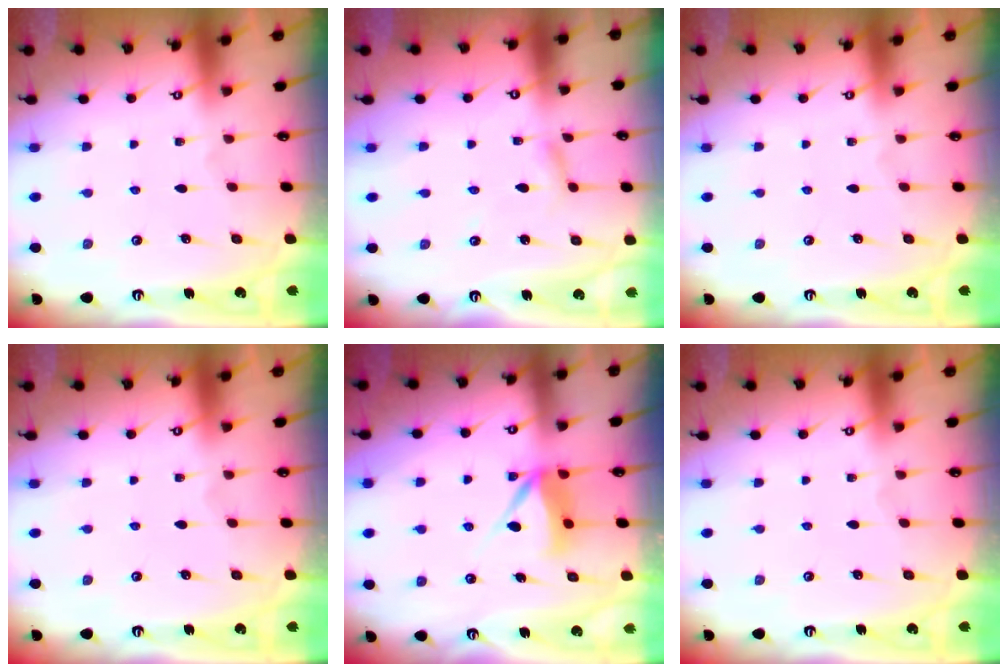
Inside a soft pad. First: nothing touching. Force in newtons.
{"total": 2.1, "press": 2.1, "slide": 0.2}
{"total": 0.0}
{"total": 0.0}
{"total": 6.7, "press": 6.7, "slide": 0.7}
{"total": 0.0}